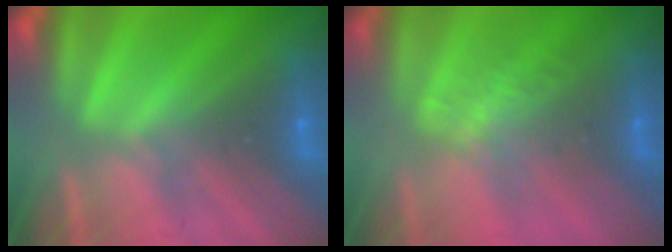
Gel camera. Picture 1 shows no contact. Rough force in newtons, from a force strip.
{"total": 1.3}